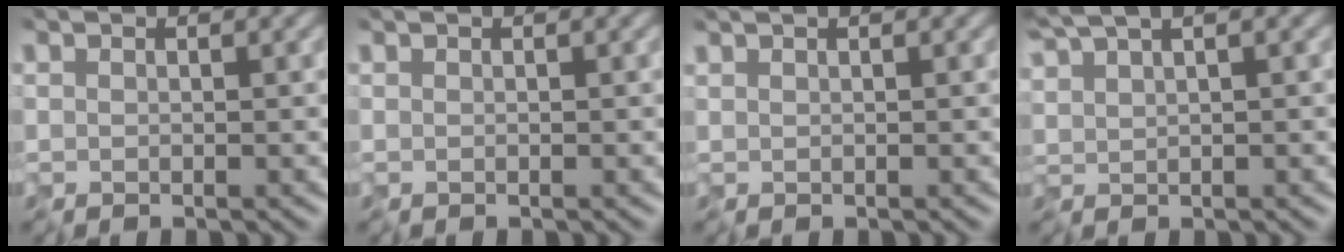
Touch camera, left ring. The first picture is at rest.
{"total": 0.0}
{"total": 1.0, "force": [0.7, 0.4, 0.7], "torque": [-0.003, 0.007, -0.003]}
{"total": 5.1, "force": [3.4, 1.5, 3.4], "torque": [-0.087, 0.019, 0.056]}